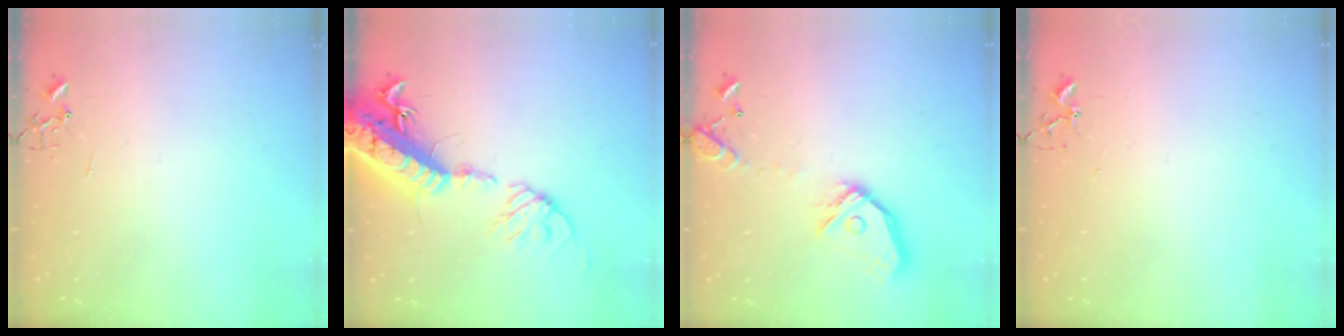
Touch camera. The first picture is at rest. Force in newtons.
{"total": 23.1, "press": 22.6, "slide": 4.7}
{"total": 16.5, "press": 16.3, "slide": 2.4}
{"total": 4.2, "press": 4.2, "slide": 0.7}